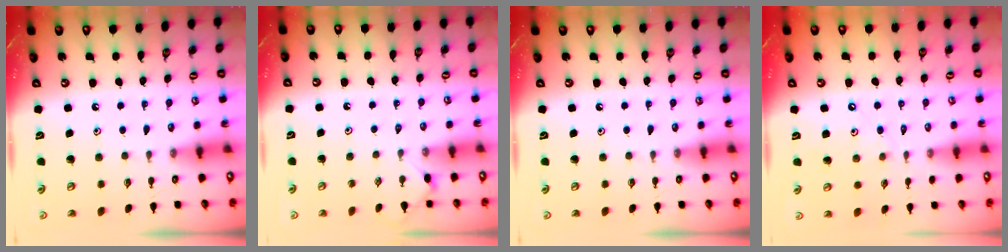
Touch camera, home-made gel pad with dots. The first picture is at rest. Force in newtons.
{"total": 3.5, "press": 3.5, "slide": 0.5}
{"total": 0.0}
{"total": 2.5, "press": 2.5, "slide": 0.4}